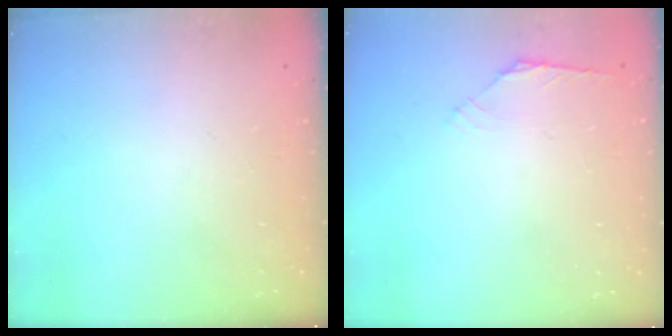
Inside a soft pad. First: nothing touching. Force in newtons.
{"total": 2.4, "press": 2.3, "slide": 0.7}